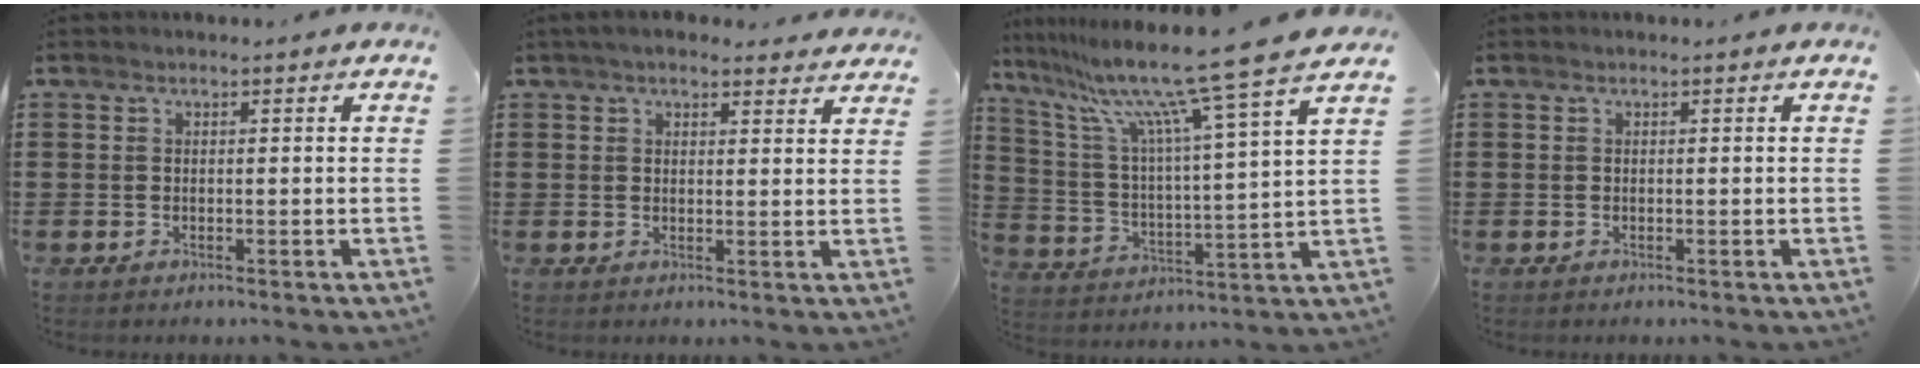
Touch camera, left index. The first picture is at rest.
{"total": 3.5, "force": [3.1, 0.9, 1.3], "torque": [-0.033, -0.002, 0.058]}
{"total": 12.6, "force": [10.4, -0.8, 7.0], "torque": [-0.172, -0.069, 0.165]}
{"total": 0.0}